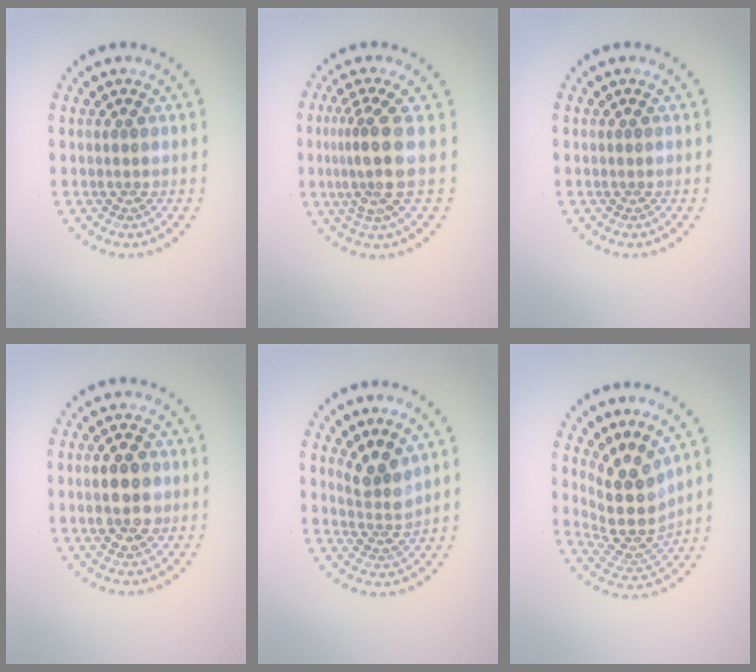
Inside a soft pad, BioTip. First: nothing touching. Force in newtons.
{"total": 3.8, "press": 2.8, "slide": 2.5}
{"total": 0.0}
{"total": 4.9, "press": 4.9, "slide": 0.1}
{"total": 2.7, "press": 2.0, "slide": 1.8}
{"total": 4.9, "press": 3.8, "slide": 3.1}